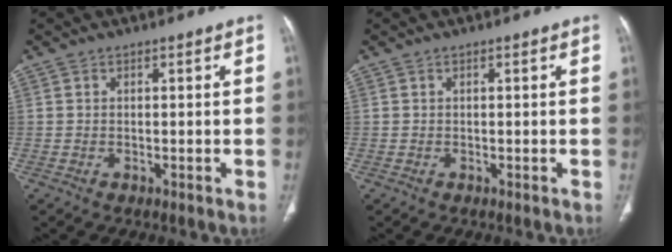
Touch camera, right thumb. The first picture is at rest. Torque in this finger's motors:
{"motor_torque": [-0.24, 0.24, -0.01, 0.00, 0.00]}